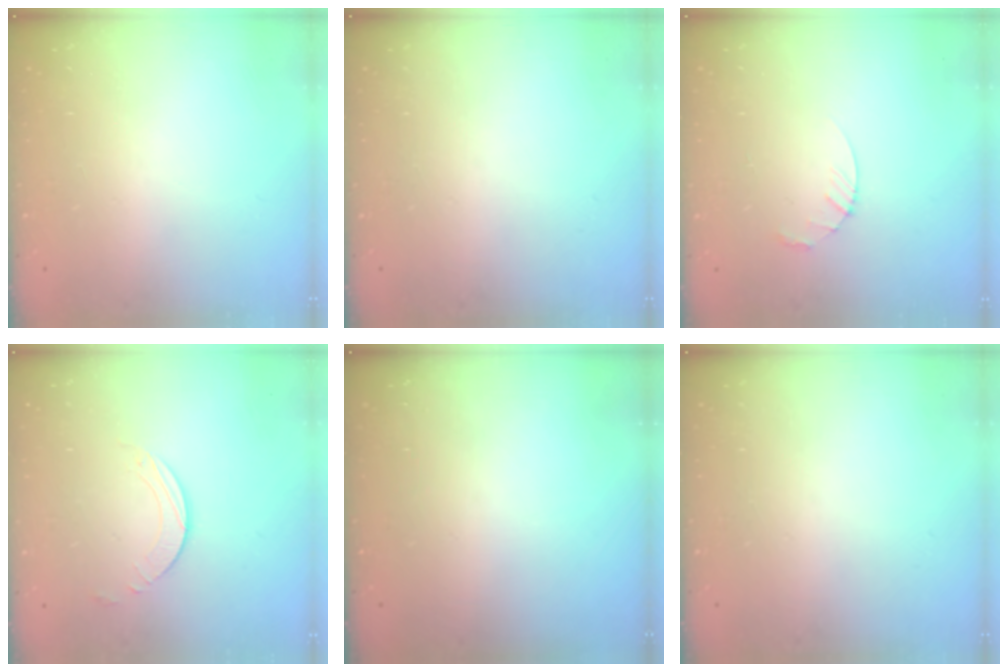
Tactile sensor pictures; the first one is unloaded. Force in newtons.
{"total": 0.0}
{"total": 3.7, "press": 3.7, "slide": 0.5}
{"total": 1.7, "press": 1.7, "slide": 0.2}
{"total": 0.0}
{"total": 0.0}